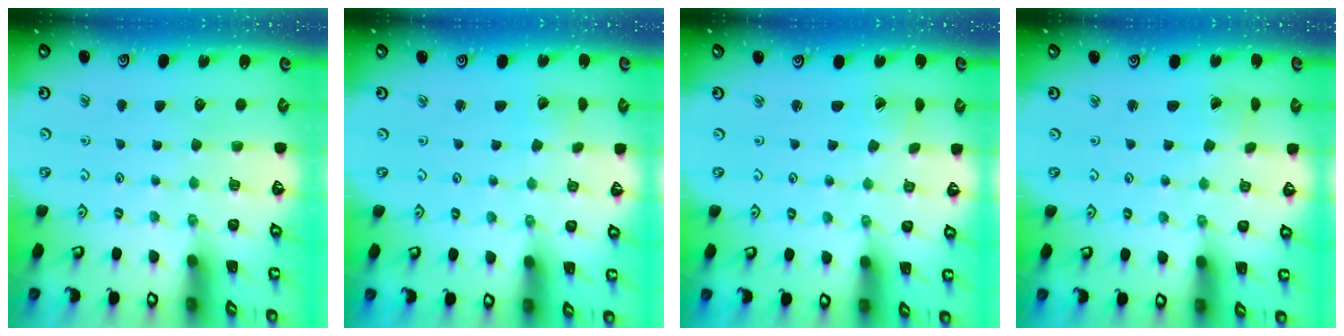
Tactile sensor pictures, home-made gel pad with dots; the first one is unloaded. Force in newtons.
{"total": 3.4, "press": 3.4, "slide": 0.5}
{"total": 1.4, "press": 1.4, "slide": 0.3}
{"total": 1.8, "press": 1.8, "slide": 0.1}